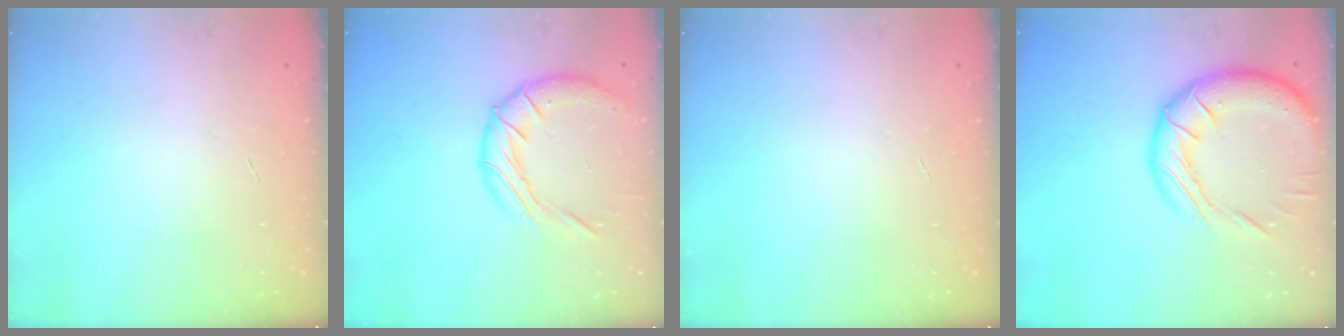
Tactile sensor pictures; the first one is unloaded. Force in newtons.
{"total": 12.9, "press": 12.8, "slide": 1.5}
{"total": 0.0}
{"total": 20.6, "press": 20.4, "slide": 2.8}